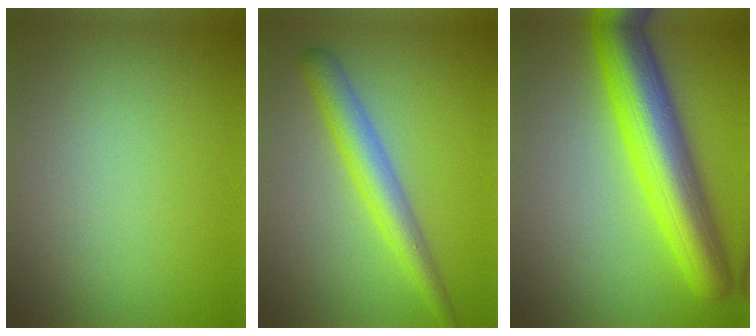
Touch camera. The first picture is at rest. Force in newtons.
{"total": 4.2, "press": 4.2, "slide": 0.2}
{"total": 9.5, "press": 9.5, "slide": 0.2}